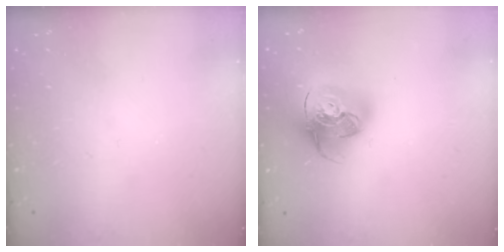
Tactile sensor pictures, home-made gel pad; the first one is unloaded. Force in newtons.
{"total": 17.7, "press": 17.5, "slide": 2.2}